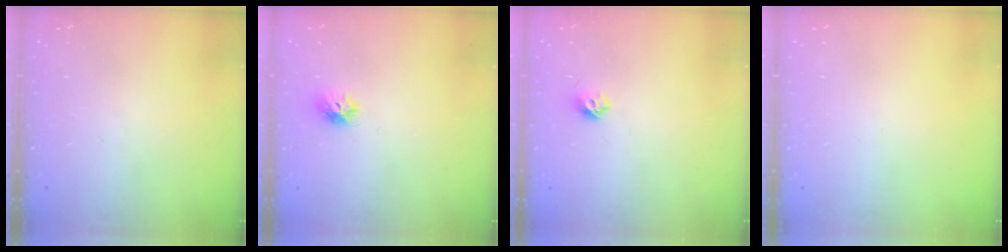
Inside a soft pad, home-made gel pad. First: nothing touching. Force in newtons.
{"total": 7.4, "press": 7.4, "slide": 0.2}
{"total": 6.0, "press": 5.9, "slide": 0.9}
{"total": 0.0}